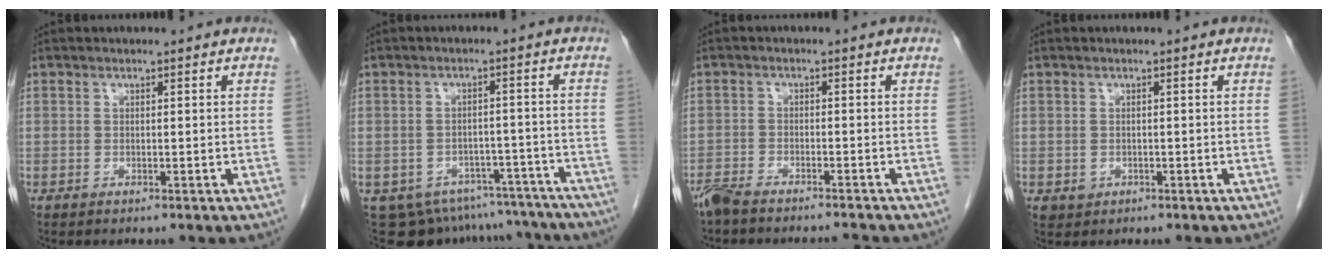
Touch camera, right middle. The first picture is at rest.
{"total": 14.9, "force": [-12.9, 7.0, 2.7], "torque": [-0.038, 0.027, -0.143]}
{"total": 5.9, "force": [-5.6, 0.1, 1.9], "torque": [-0.029, -0.010, -0.094]}
{"total": 1.3, "force": [-0.3, 1.2, 0.4], "torque": [-0.007, 0.002, 0.001]}